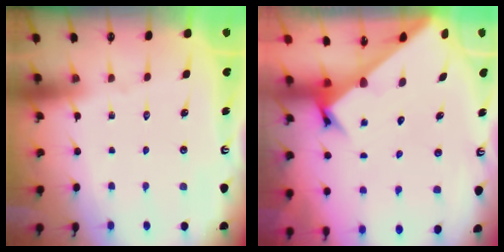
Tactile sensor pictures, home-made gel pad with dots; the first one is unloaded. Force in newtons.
{"total": 2.6, "press": 2.6, "slide": 0.2}